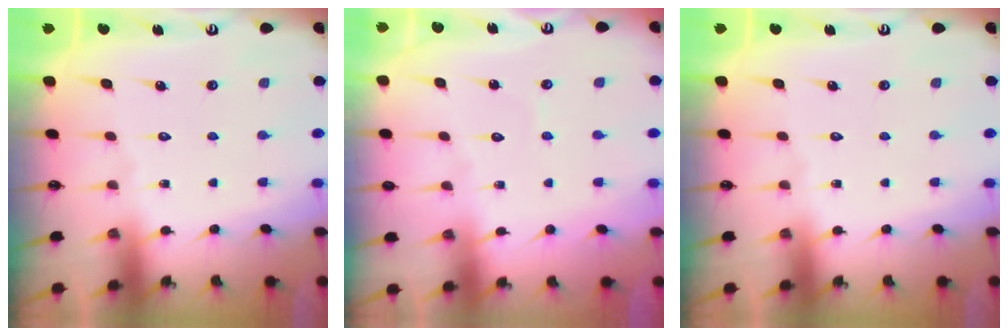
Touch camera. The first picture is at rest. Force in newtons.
{"total": 3.2, "press": 3.2, "slide": 0.3}
{"total": 0.0}